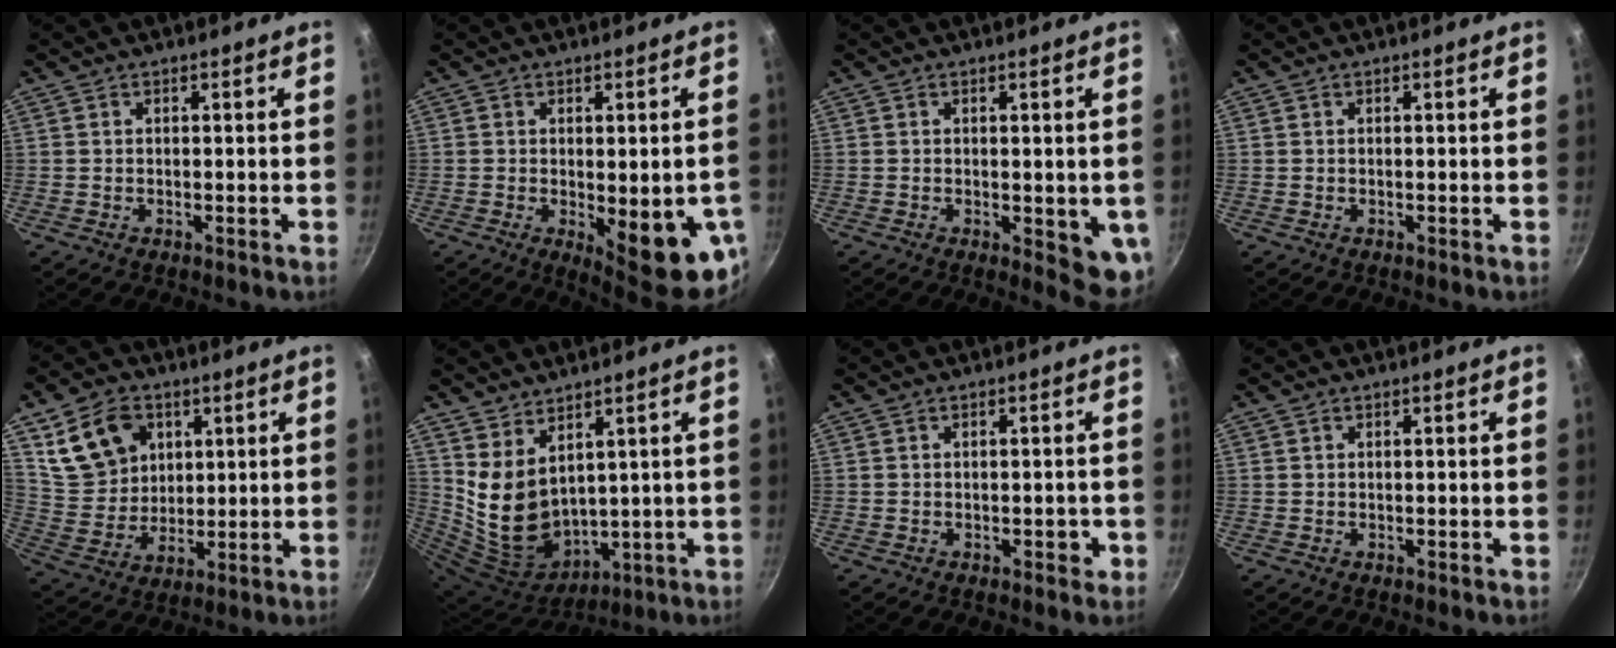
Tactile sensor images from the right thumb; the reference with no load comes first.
{"total": 15.3, "force": [-3.4, 5.0, 14.1], "torque": [-0.152, -0.018, -0.031]}
{"total": 6.7, "force": [-0.8, 2.5, 6.1], "torque": [-0.057, -0.011, -0.005]}
{"total": 0.0}
{"total": 14.0, "force": [5.6, 10.8, 7.0], "torque": [-0.100, -0.017, 0.118]}
{"total": 11.9, "force": [5.2, 7.4, 7.7], "torque": [-0.128, -0.060, 0.126]}
{"total": 1.9, "force": [-0.6, 1.2, 1.2], "torque": [0.004, 0.012, -0.007]}
{"total": 0.0}